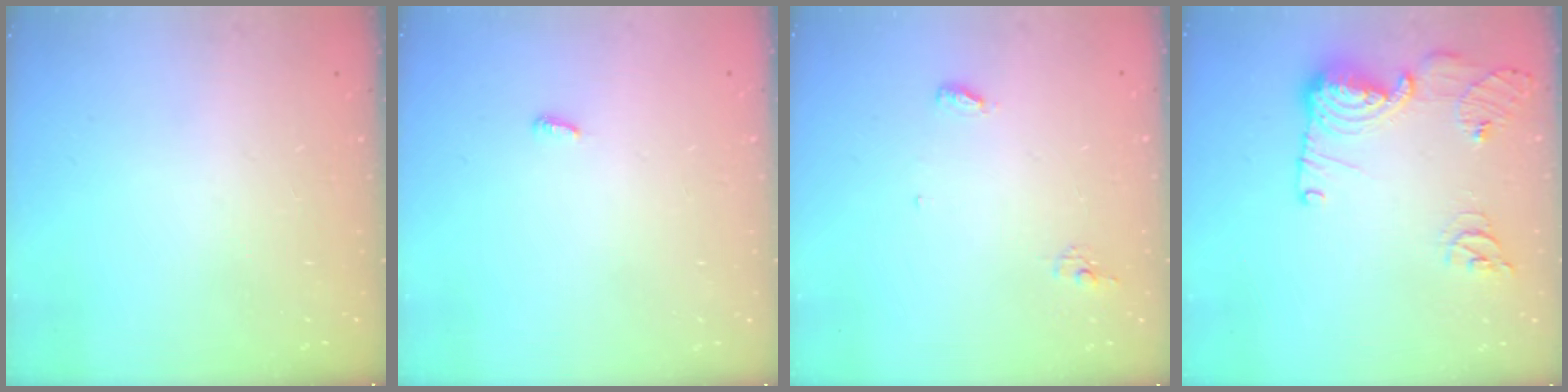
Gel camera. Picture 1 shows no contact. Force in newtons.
{"total": 2.6, "press": 2.6, "slide": 0.2}
{"total": 4.8, "press": 4.8, "slide": 0.3}
{"total": 15.2, "press": 14.9, "slide": 2.8}